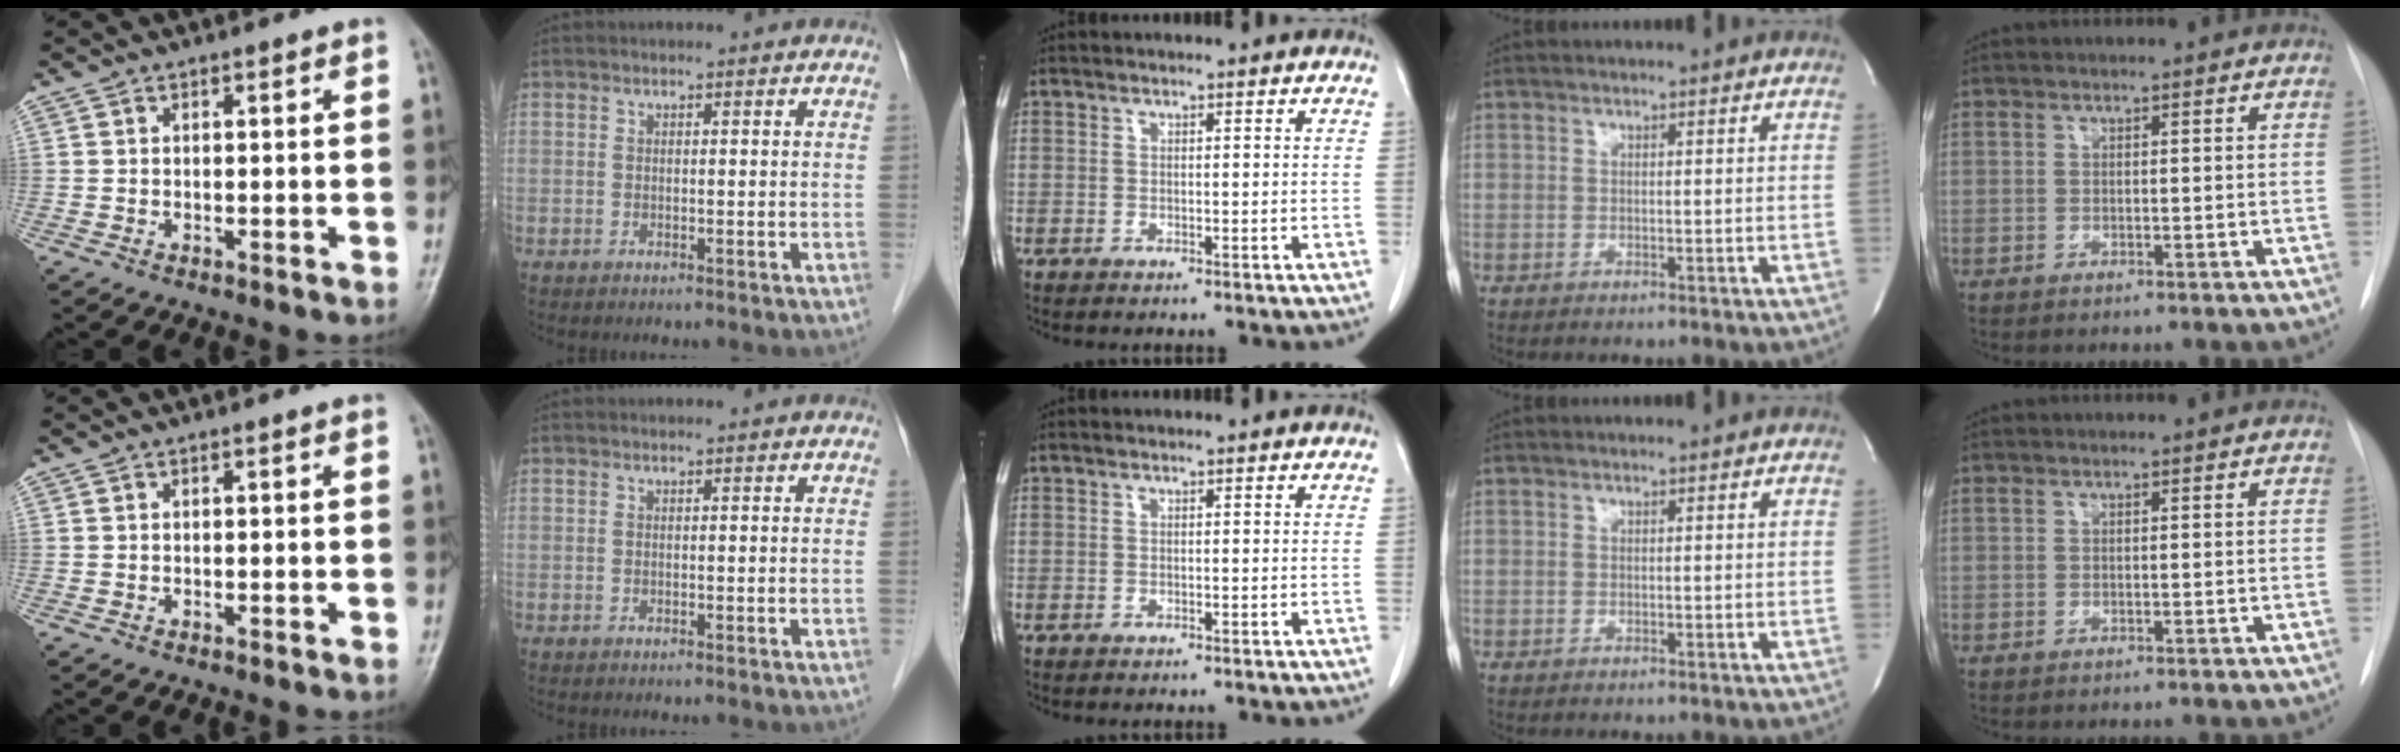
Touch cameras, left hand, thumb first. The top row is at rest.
{}